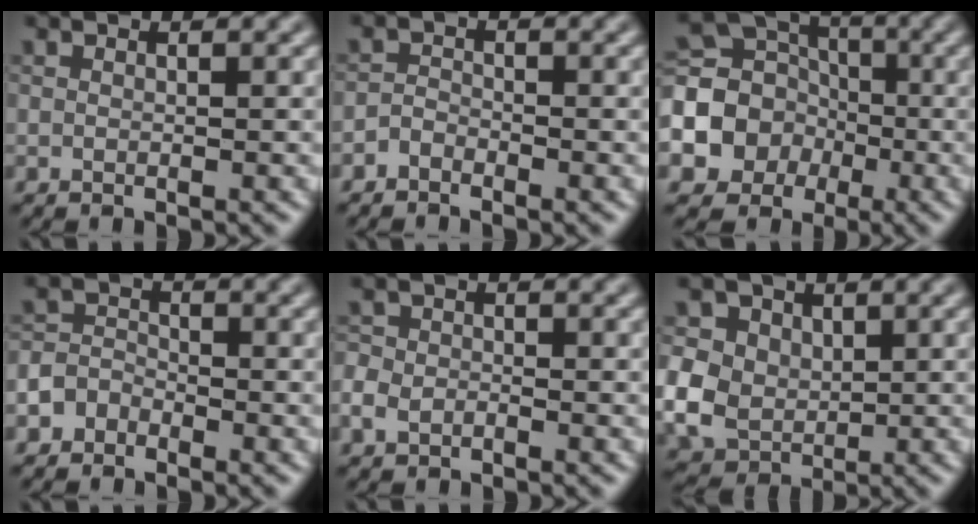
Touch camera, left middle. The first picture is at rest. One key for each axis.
{"total": 1.2, "fx": -1.0, "fy": 0.6, "fz": 0.3, "tx": -0.002, "ty": 0.005, "tz": -0.023}
{"total": 13.9, "fx": -3.5, "fy": 12.7, "fz": 4.2, "tx": -0.116, "ty": -0.005, "tz": -0.083}
{"total": 2.0, "fx": -1.3, "fy": 1.4, "fz": 0.5, "tx": 0.008, "ty": 0.007, "tz": -0.032}
{"total": 1.9, "fx": -1.0, "fy": 1.4, "fz": 0.8, "tx": -0.013, "ty": 0.002, "tz": -0.025}
{"total": 7.6, "fx": 1.1, "fy": 6.6, "fz": 3.8, "tx": -0.088, "ty": 0.024, "tz": 0.005}